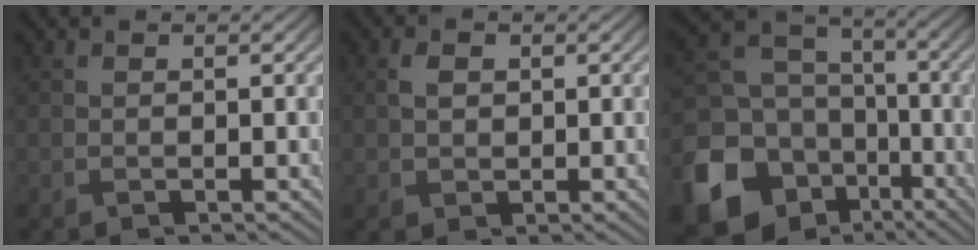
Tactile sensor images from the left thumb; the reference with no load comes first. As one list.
[{"total": 2.1, "force": [0.5, 1.6, 1.4], "torque": [-0.035, 0.000, 0.011]}, {"total": 16.8, "force": [-7.2, 13.6, 6.8], "torque": [-0.229, -0.048, -0.123]}]